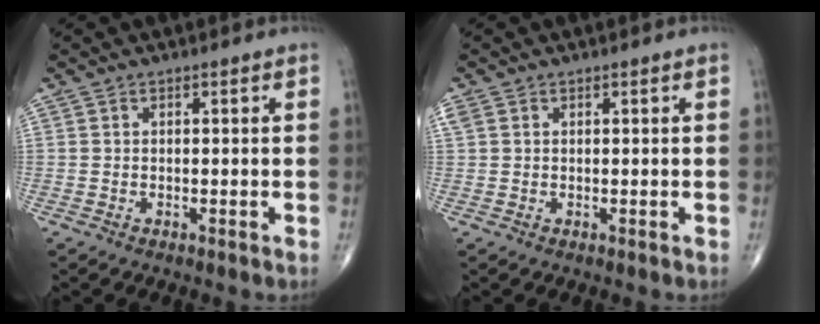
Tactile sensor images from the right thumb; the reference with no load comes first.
{"total": 1.5, "force": [0.6, 1.2, 0.8], "torque": [-0.024, 0.014, 0.018]}